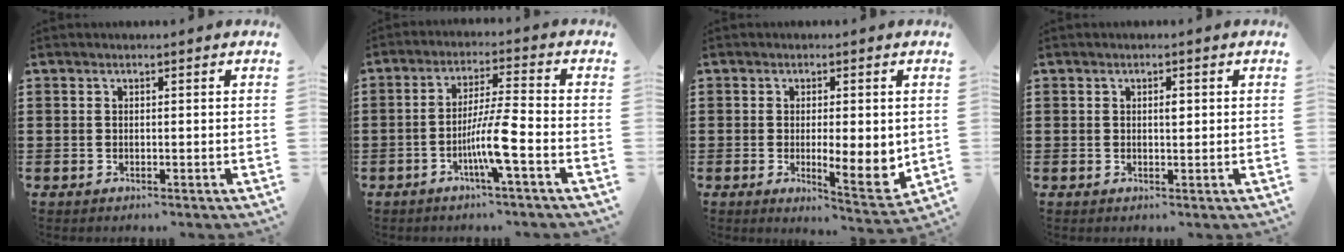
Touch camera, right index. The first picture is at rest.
{"total": 7.3, "force": [-3.1, 0.0, 6.7], "torque": [-0.132, -0.009, -0.063]}
{"total": 6.4, "force": [0.0, 2.0, 6.1], "torque": [-0.091, -0.007, 0.002]}
{"total": 1.4, "force": [0.3, 0.5, 1.3], "torque": [-0.025, 0.004, 0.003]}